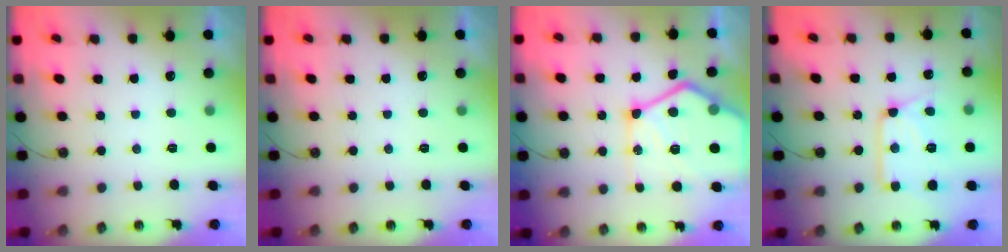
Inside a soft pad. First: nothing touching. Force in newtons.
{"total": 0.0}
{"total": 23.6, "press": 23.5, "slide": 2.4}
{"total": 13.5, "press": 13.4, "slide": 1.4}